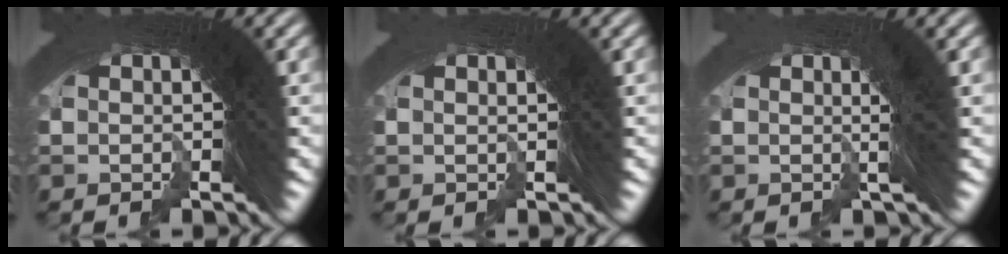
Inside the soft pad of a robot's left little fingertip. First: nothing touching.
{"total": 0.8, "force": [0.1, 0.5, 0.6], "torque": [-0.017, 0.002, -0.002]}
{"total": 2.2, "force": [0.4, 0.5, 2.1], "torque": [-0.032, 0.012, -0.003]}